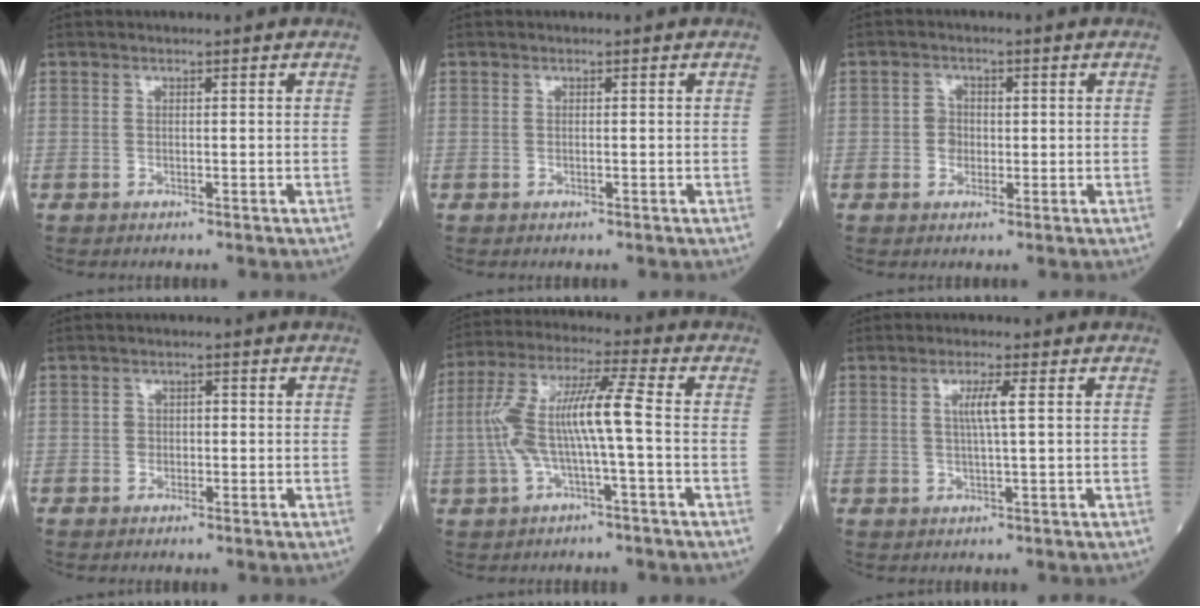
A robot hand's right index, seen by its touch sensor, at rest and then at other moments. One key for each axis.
{"total": 0.0}
{"total": 2.4, "fx": -0.1, "fy": 2.2, "fz": 1.1, "tx": -0.015, "ty": 0.005, "tz": -0.002}
{"total": 1.6, "fx": -0.2, "fy": 1.4, "fz": 0.9, "tx": -0.013, "ty": 0.009, "tz": -0.003}
{"total": 10.8, "fx": -1.0, "fy": 0.7, "fz": 10.7, "tx": -0.222, "ty": 0.029, "tz": -0.024}
{"total": 3.5, "fx": 0.8, "fy": -0.3, "fz": 3.4, "tx": -0.066, "ty": 0.000, "tz": 0.014}